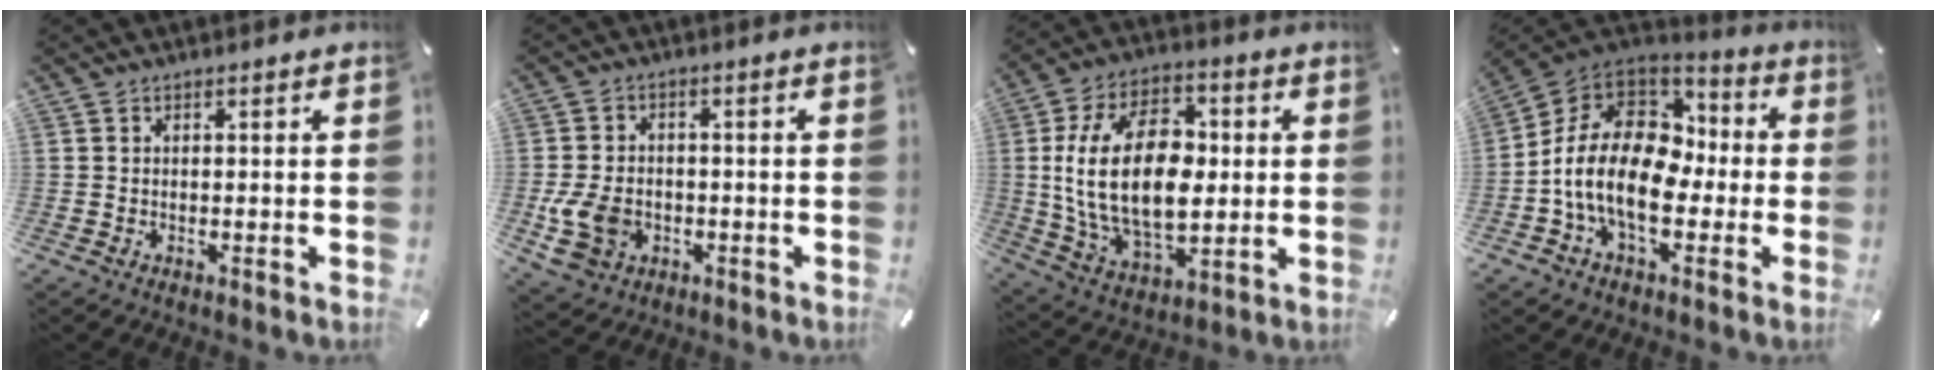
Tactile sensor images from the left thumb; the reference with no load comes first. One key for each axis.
{"total": 9.4, "fx": -2.3, "fy": 7.3, "fz": 5.5, "tx": -0.120, "ty": 0.008, "tz": -0.038}
{"total": 22.4, "fx": 1.3, "fy": 14.5, "fz": 17.1, "tx": -0.341, "ty": 0.004, "tz": 0.020}
{"total": 16.8, "fx": -3.9, "fy": 11.4, "fz": 11.6, "tx": -0.243, "ty": 0.019, "tz": -0.070}